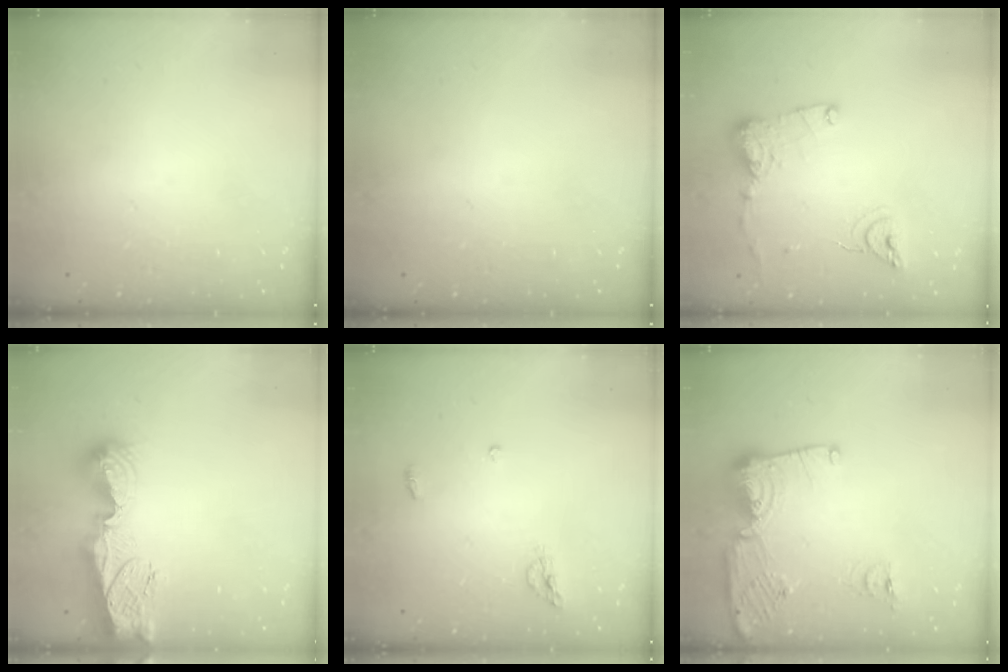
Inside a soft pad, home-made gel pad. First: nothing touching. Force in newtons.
{"total": 0.0}
{"total": 12.7, "press": 12.6, "slide": 1.4}
{"total": 11.5, "press": 11.4, "slide": 1.4}
{"total": 4.7, "press": 4.7, "slide": 0.2}
{"total": 14.2, "press": 14.1, "slide": 1.6}